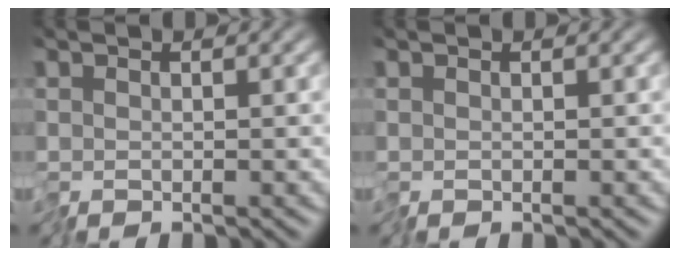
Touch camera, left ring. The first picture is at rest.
{"total": 0.0}